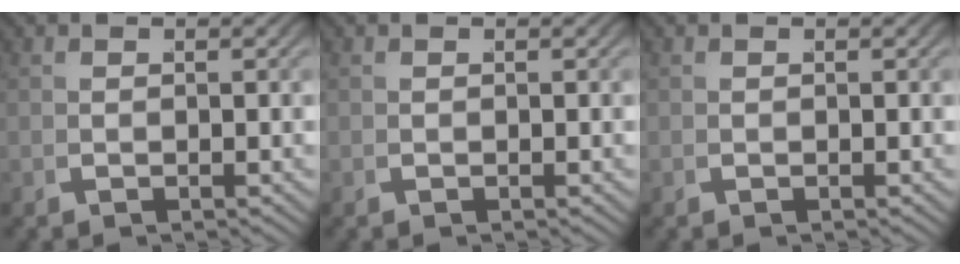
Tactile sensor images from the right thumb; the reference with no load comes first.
{"total": 0.0}
{"total": 0.0}